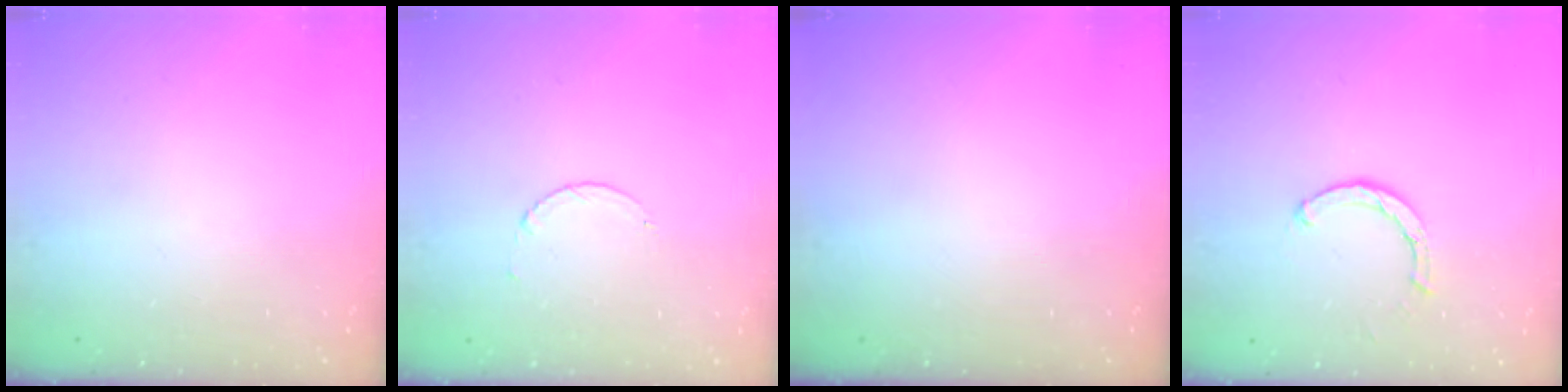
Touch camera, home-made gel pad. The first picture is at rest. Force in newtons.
{"total": 2.3, "press": 2.3, "slide": 0.3}
{"total": 0.0}
{"total": 2.1, "press": 2.1, "slide": 0.1}